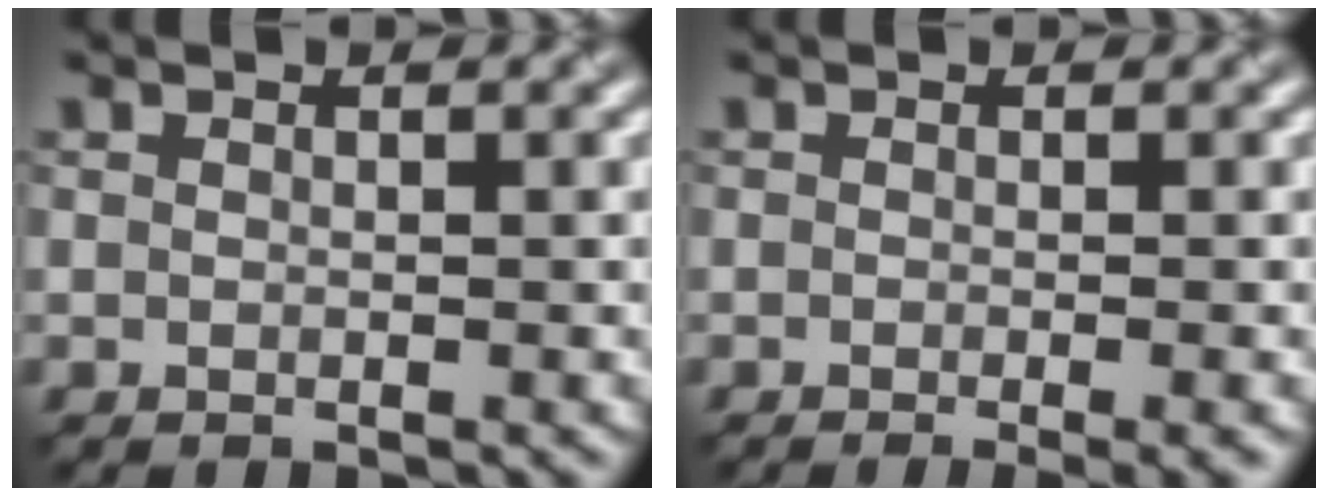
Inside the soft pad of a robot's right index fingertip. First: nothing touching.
{"total": 2.9, "force": [-1.1, 0.9, 2.6], "torque": [-0.020, -0.008, -0.013]}